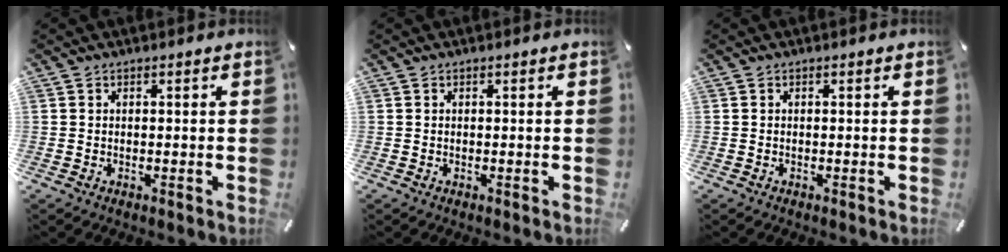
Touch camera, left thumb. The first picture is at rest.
{"total": 0.0}
{"total": 0.0}